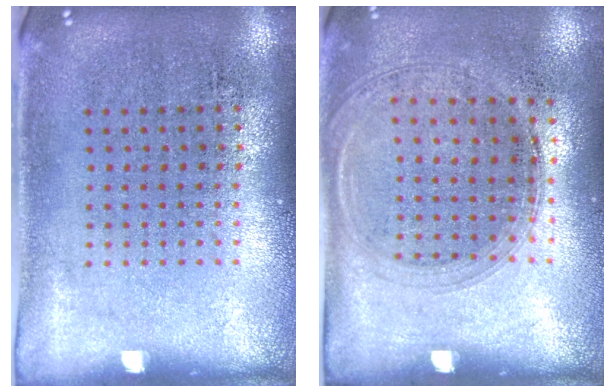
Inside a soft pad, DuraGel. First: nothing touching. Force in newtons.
{"total": 1.3, "press": 1.2, "slide": 0.6}